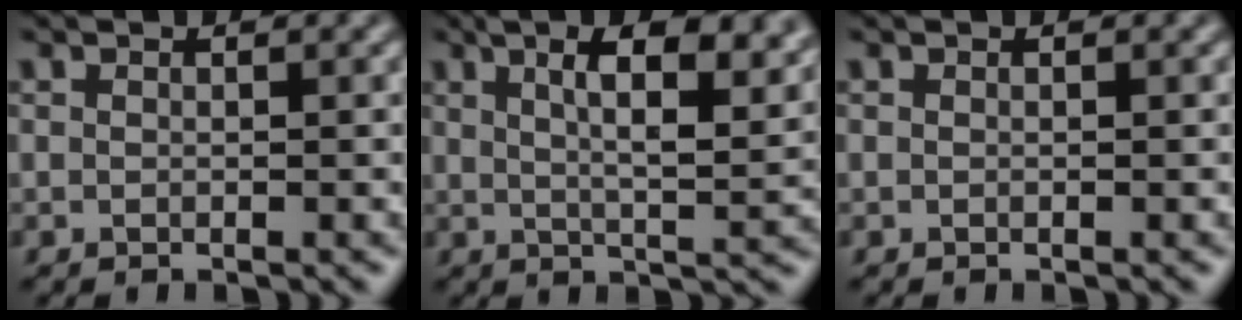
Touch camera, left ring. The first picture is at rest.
{"total": 9.3, "force": [4.4, 3.2, 7.6], "torque": [-0.102, 0.027, 0.053]}
{"total": 0.0}